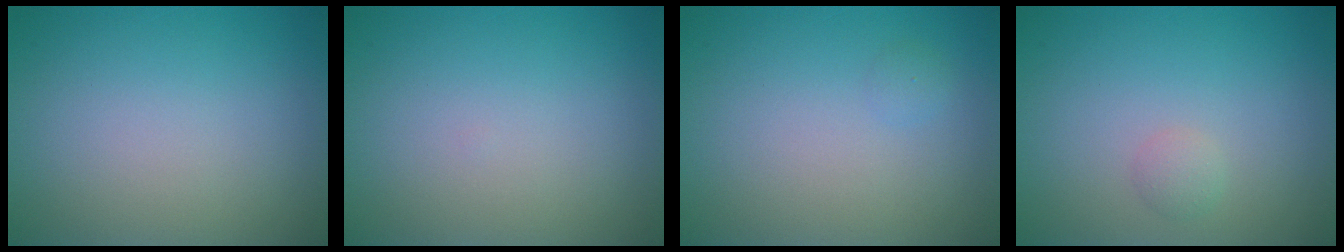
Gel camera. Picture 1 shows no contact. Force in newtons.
{"total": 0.0}
{"total": 0.7, "press": 0.7, "slide": 0.1}
{"total": 0.9, "press": 0.9, "slide": 0.1}